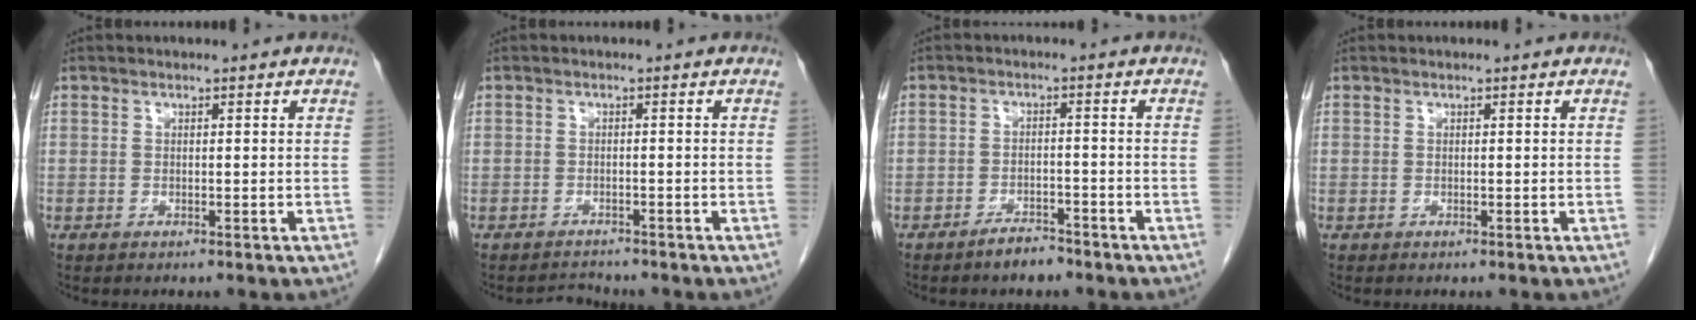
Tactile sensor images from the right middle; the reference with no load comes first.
{"total": 1.5, "force": [-1.5, 0.1, -0.4], "torque": [0.003, -0.010, -0.021]}
{"total": 3.1, "force": [-2.6, 0.9, 1.3], "torque": [-0.027, 0.000, -0.042]}
{"total": 0.0}